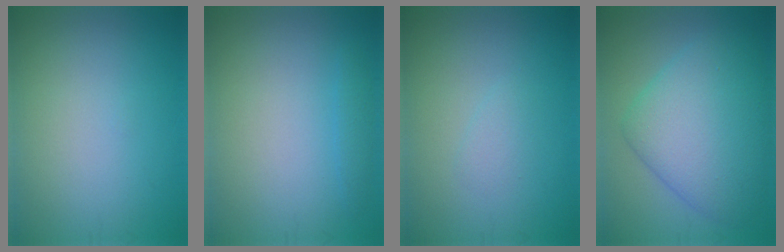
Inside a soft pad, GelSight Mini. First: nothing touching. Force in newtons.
{"total": 1.0, "press": 1.0, "slide": 0.1}
{"total": 0.9, "press": 0.9, "slide": 0.2}
{"total": 8.6, "press": 8.6, "slide": 0.2}